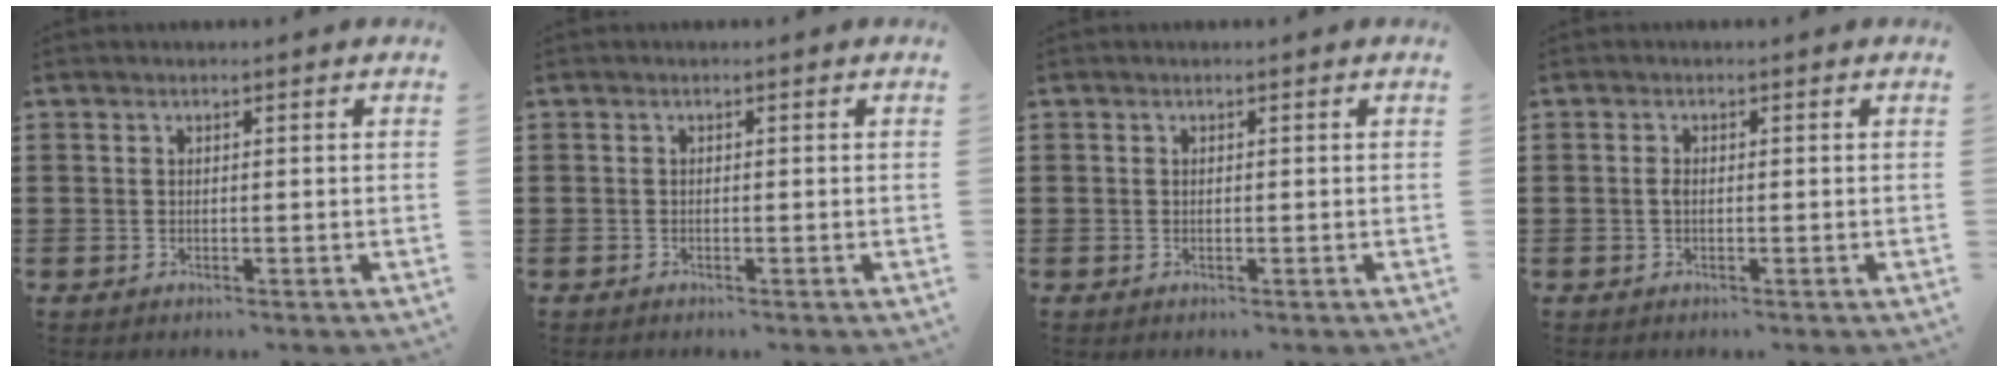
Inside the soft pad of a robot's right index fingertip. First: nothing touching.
{"total": 0.0}
{"total": 0.0}
{"total": 1.1, "force": [-0.2, 0.5, 1.0], "torque": [-0.027, -0.004, -0.006]}